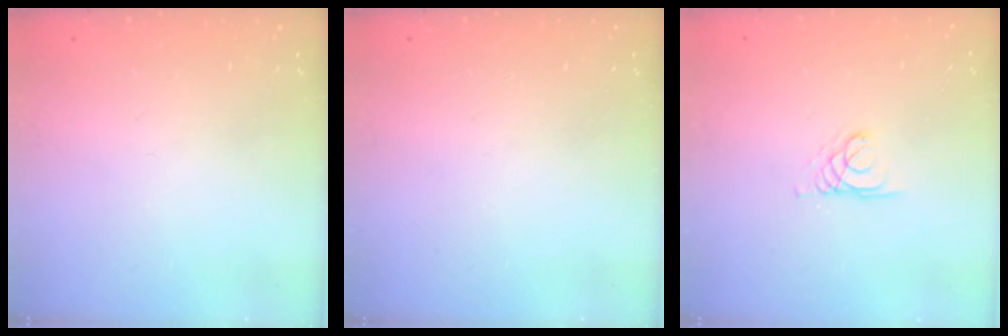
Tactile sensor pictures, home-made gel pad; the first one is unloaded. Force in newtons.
{"total": 0.0}
{"total": 1.5, "press": 1.5, "slide": 0.1}